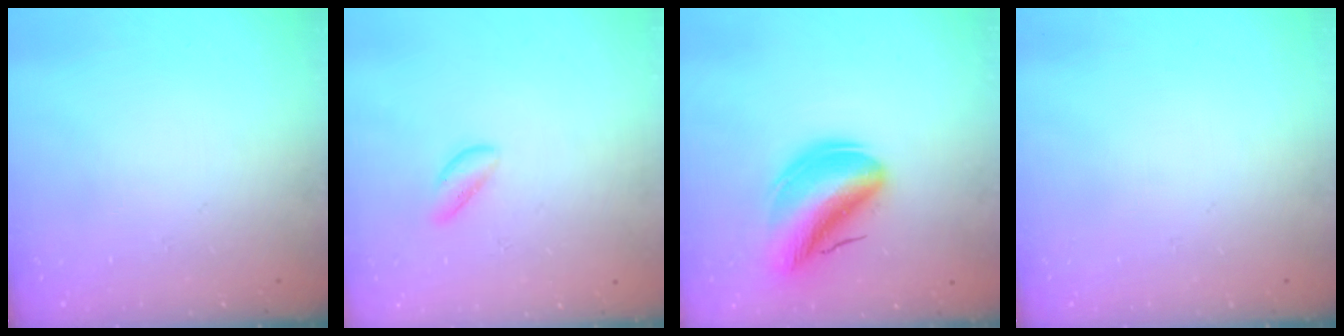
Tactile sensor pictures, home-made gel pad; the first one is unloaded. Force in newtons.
{"total": 1.7, "press": 1.6, "slide": 0.7}
{"total": 13.0, "press": 12.5, "slide": 3.7}
{"total": 0.0}